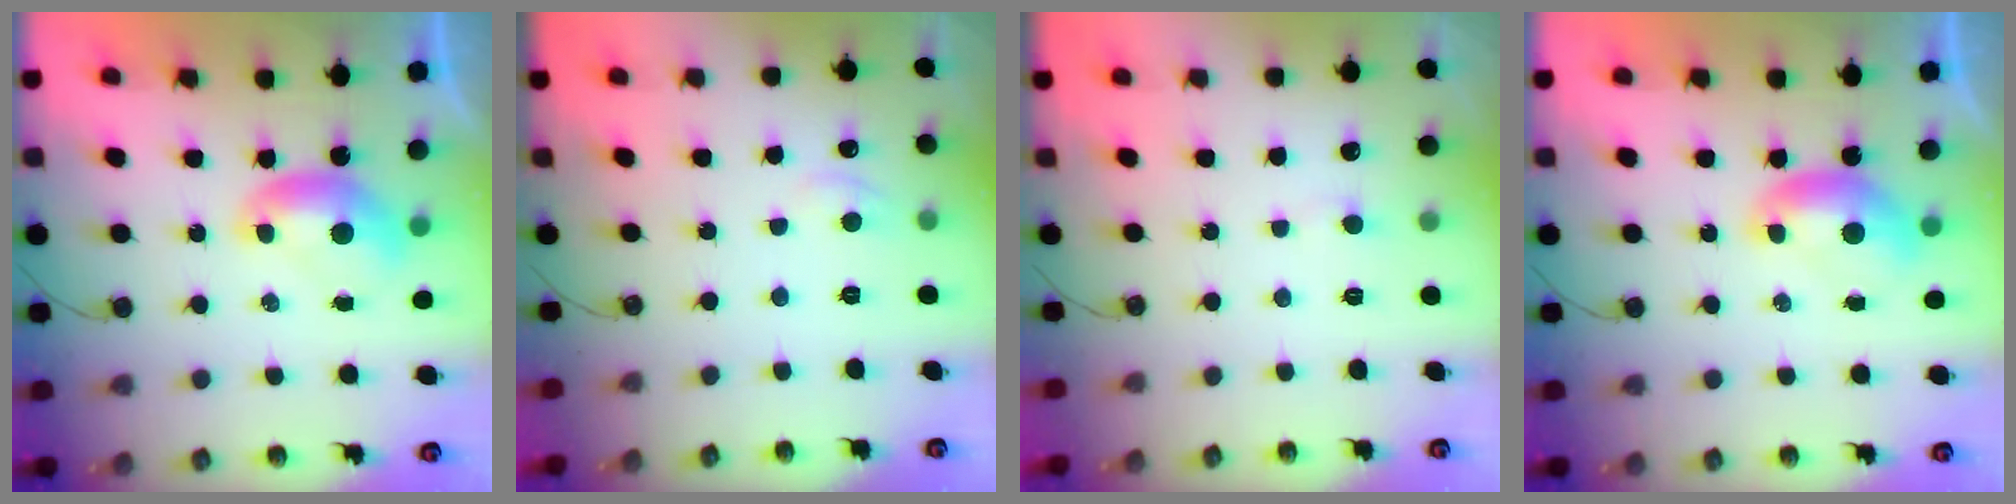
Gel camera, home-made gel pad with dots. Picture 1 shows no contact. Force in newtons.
{"total": 1.0, "press": 0.8, "slide": 0.7}
{"total": 0.7, "press": 0.6, "slide": 0.4}
{"total": 0.0}